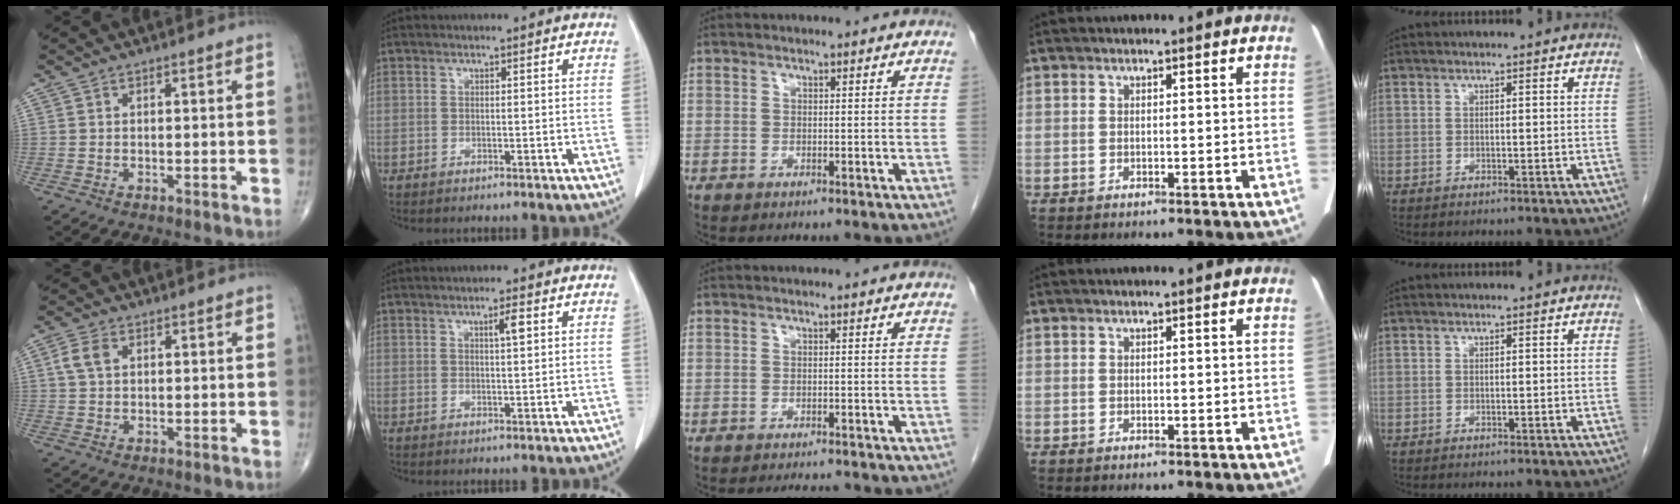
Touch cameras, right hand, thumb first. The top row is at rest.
{"thumb": {"total": 3.8, "force": [1.1, 2.5, 2.7], "torque": [-0.060, 0.007, 0.021]}, "index": {"total": 2.2, "force": [0.9, 0.2, 2.0], "torque": [-0.036, -0.001, 0.015]}, "middle": {"total": 3.3, "force": [-3.1, 0.4, 1.0], "torque": [-0.013, -0.007, -0.042]}}